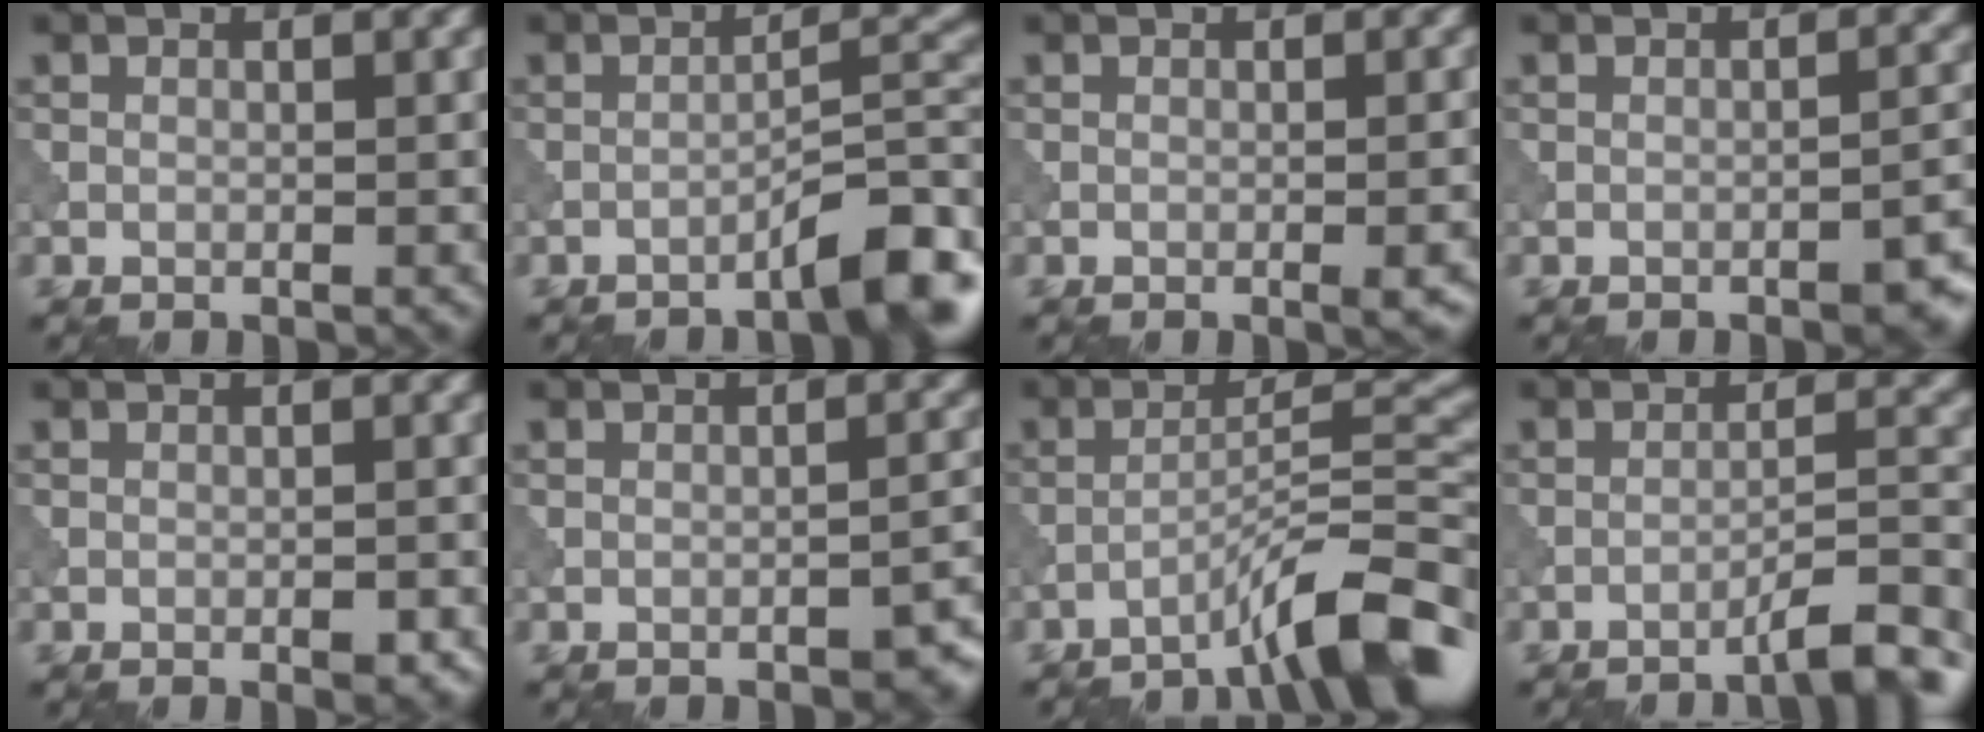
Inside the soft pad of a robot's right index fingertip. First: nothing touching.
{"total": 5.0, "force": [-3.3, 0.6, 3.7], "torque": [-0.050, 0.020, -0.054]}
{"total": 1.8, "force": [-0.8, 0.4, 1.6], "torque": [-0.020, -0.001, -0.011]}
{"total": 3.4, "force": [-2.2, 0.8, 2.4], "torque": [-0.030, 0.006, -0.032]}
{"total": 1.3, "force": [-0.6, 0.4, 1.0], "torque": [-0.016, 0.000, -0.009]}
{"total": 2.8, "force": [-2.0, 0.7, 1.8], "torque": [-0.023, 0.008, -0.028]}
{"total": 7.7, "force": [-5.2, 0.8, 5.7], "torque": [-0.081, 0.020, -0.091]}
{"total": 5.4, "force": [-4.1, 0.7, 3.4], "torque": [-0.040, 0.018, -0.064]}